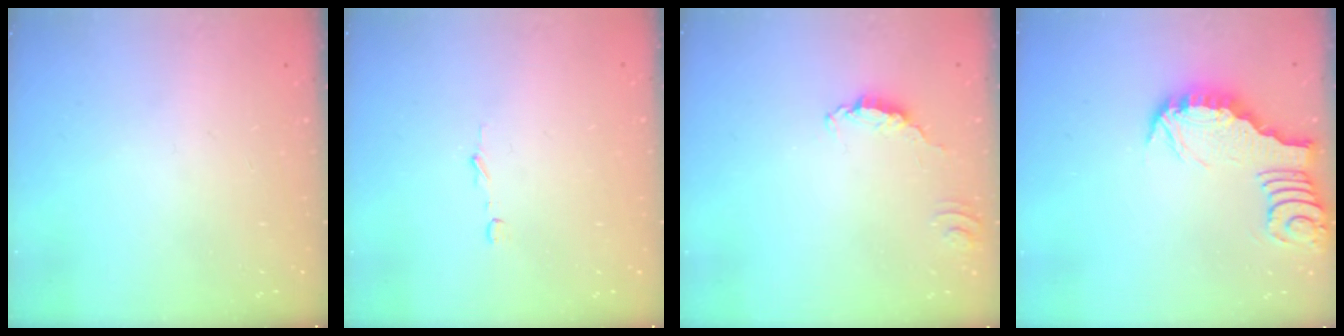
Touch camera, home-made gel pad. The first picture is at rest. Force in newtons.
{"total": 2.8, "press": 2.8, "slide": 0.2}
{"total": 1.7, "press": 1.7, "slide": 0.2}
{"total": 3.2, "press": 3.2, "slide": 0.4}